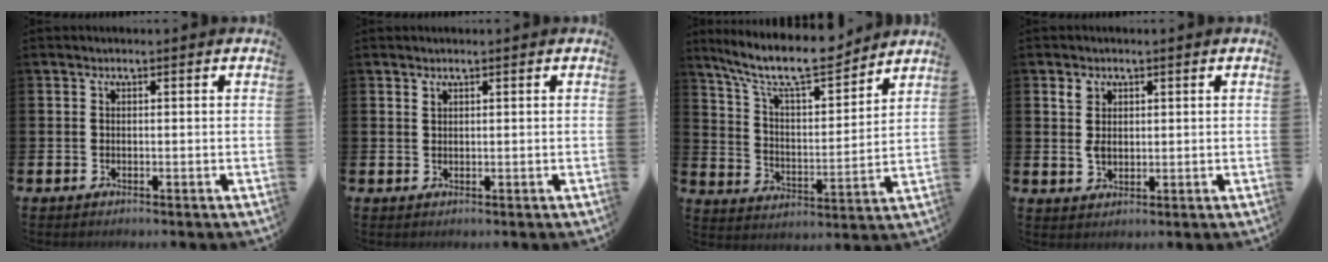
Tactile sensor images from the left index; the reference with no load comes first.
{"total": 1.0, "force": [0.9, 0.4, 0.2], "torque": [0.007, -0.003, 0.013]}
{"total": 11.0, "force": [9.7, 2.3, 4.5], "torque": [-0.107, -0.064, 0.166]}
{"total": 3.0, "force": [1.4, 2.1, 1.5], "torque": [-0.015, 0.000, 0.021]}